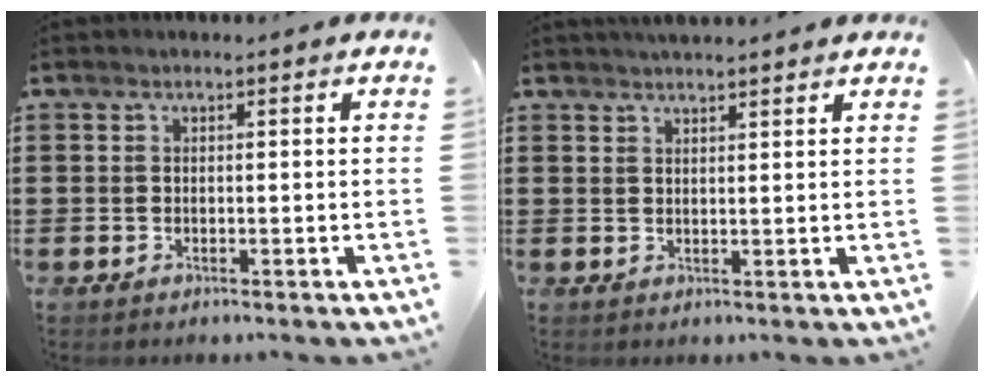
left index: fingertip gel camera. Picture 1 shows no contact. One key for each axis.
{"total": 2.1, "fx": 2.0, "fy": 0.0, "fz": 0.4, "tx": -0.012, "ty": 0.000, "tz": 0.039}